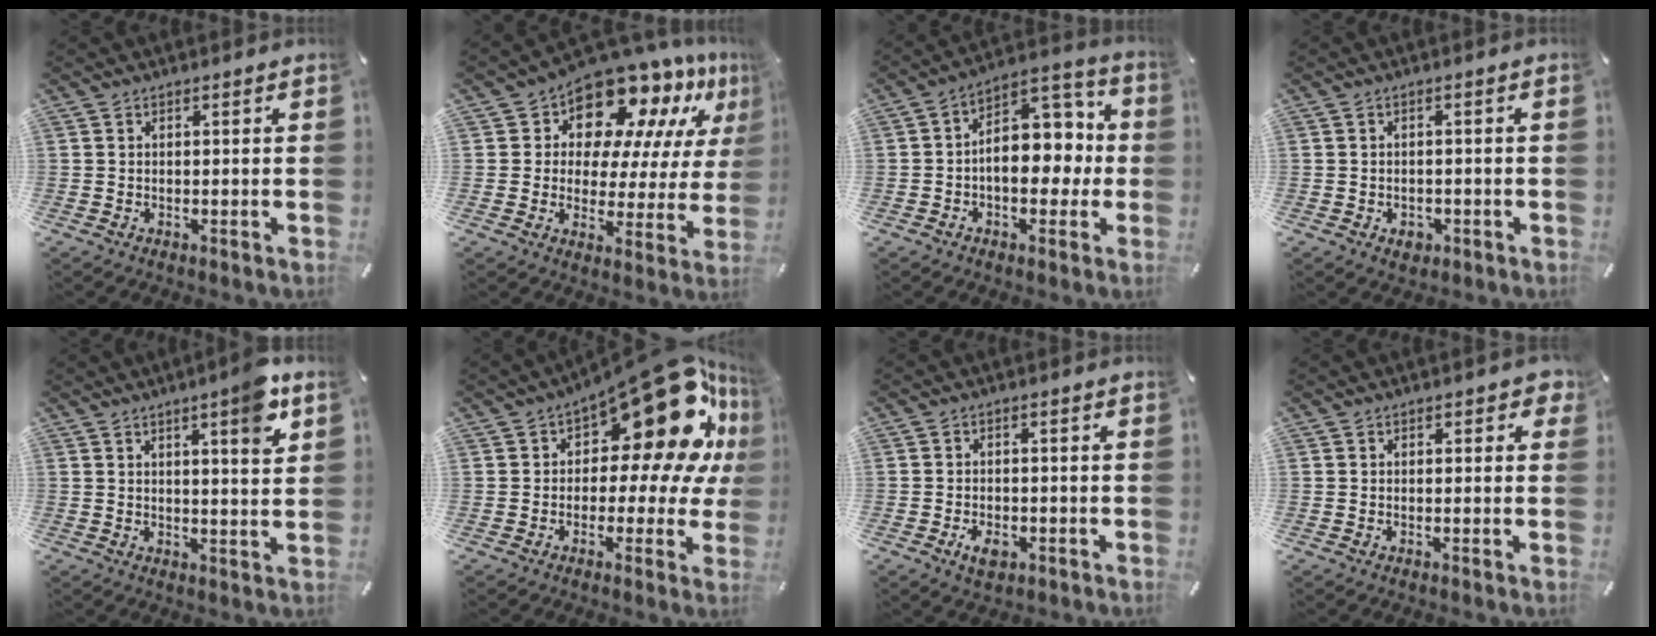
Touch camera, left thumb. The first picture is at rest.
{"total": 13.9, "force": [11.3, 6.6, 4.6], "torque": [-0.082, -0.102, 0.193]}
{"total": 13.0, "force": [0.0, 9.6, 8.8], "torque": [-0.100, -0.007, 0.004]}
{"total": 2.6, "force": [-1.1, 2.0, 1.3], "torque": [-0.022, 0.006, -0.021]}
{"total": 7.6, "force": [4.1, 1.2, 6.3], "torque": [-0.090, -0.019, 0.059]}
{"total": 22.0, "force": [9.7, 10.7, 16.7], "torque": [-0.213, -0.077, 0.161]}
{"total": 3.8, "force": [-1.7, 2.4, 2.5], "torque": [-0.055, 0.003, -0.032]}
{"total": 1.7, "force": [0.4, 1.2, 1.1], "torque": [-0.005, 0.001, 0.003]}